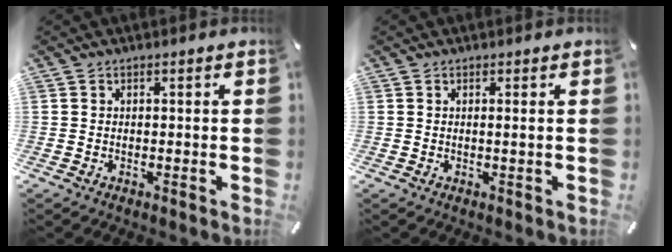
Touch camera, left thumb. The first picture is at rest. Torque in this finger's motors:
{"motor_torque": [0.04, 0.13, -0.09, -0.18, 0.00]}